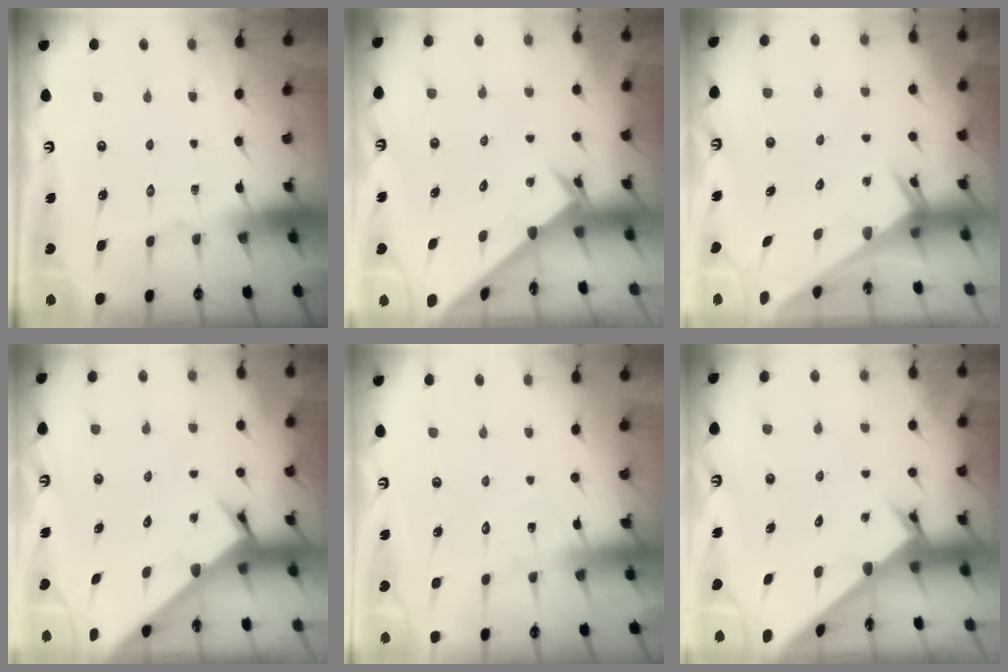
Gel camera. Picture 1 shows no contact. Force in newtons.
{"total": 2.6, "press": 2.6, "slide": 0.2}
{"total": 2.6, "press": 2.6, "slide": 0.1}
{"total": 3.4, "press": 3.4, "slide": 0.2}
{"total": 5.6, "press": 5.6, "slide": 0.6}
{"total": 2.6, "press": 2.6, "slide": 0.3}